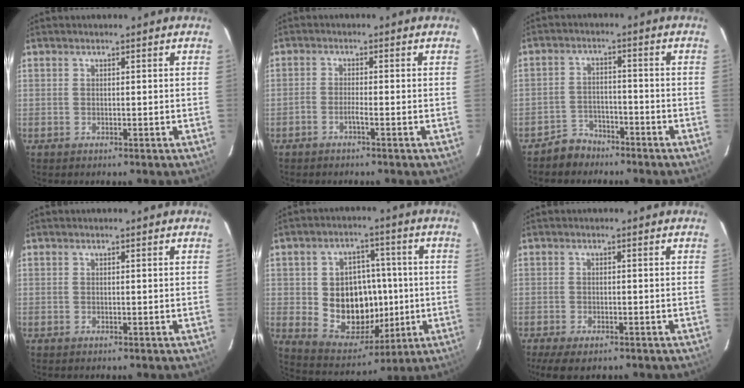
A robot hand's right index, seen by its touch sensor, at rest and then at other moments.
{"total": 1.5, "force": [-1.1, 0.0, 1.0], "torque": [-0.031, 0.004, -0.027]}
{"total": 4.8, "force": [-3.9, 2.8, 0.1], "torque": [-0.017, 0.018, -0.068]}
{"total": 0.0}
{"total": 14.8, "force": [-1.0, 11.9, 8.7], "torque": [-0.177, 0.009, 0.011]}
{"total": 5.6, "force": [-4.0, 1.9, 3.4], "torque": [-0.082, -0.024, -0.068]}